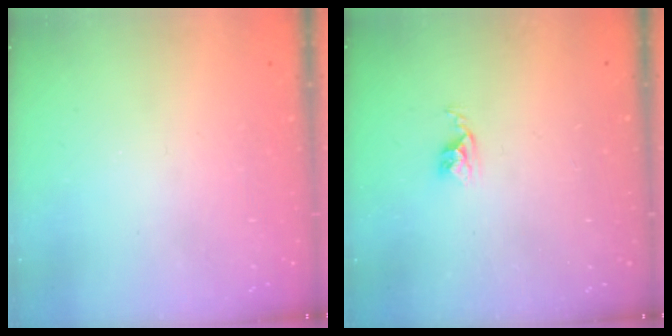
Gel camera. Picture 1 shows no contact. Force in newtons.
{"total": 2.5, "press": 2.5, "slide": 0.4}